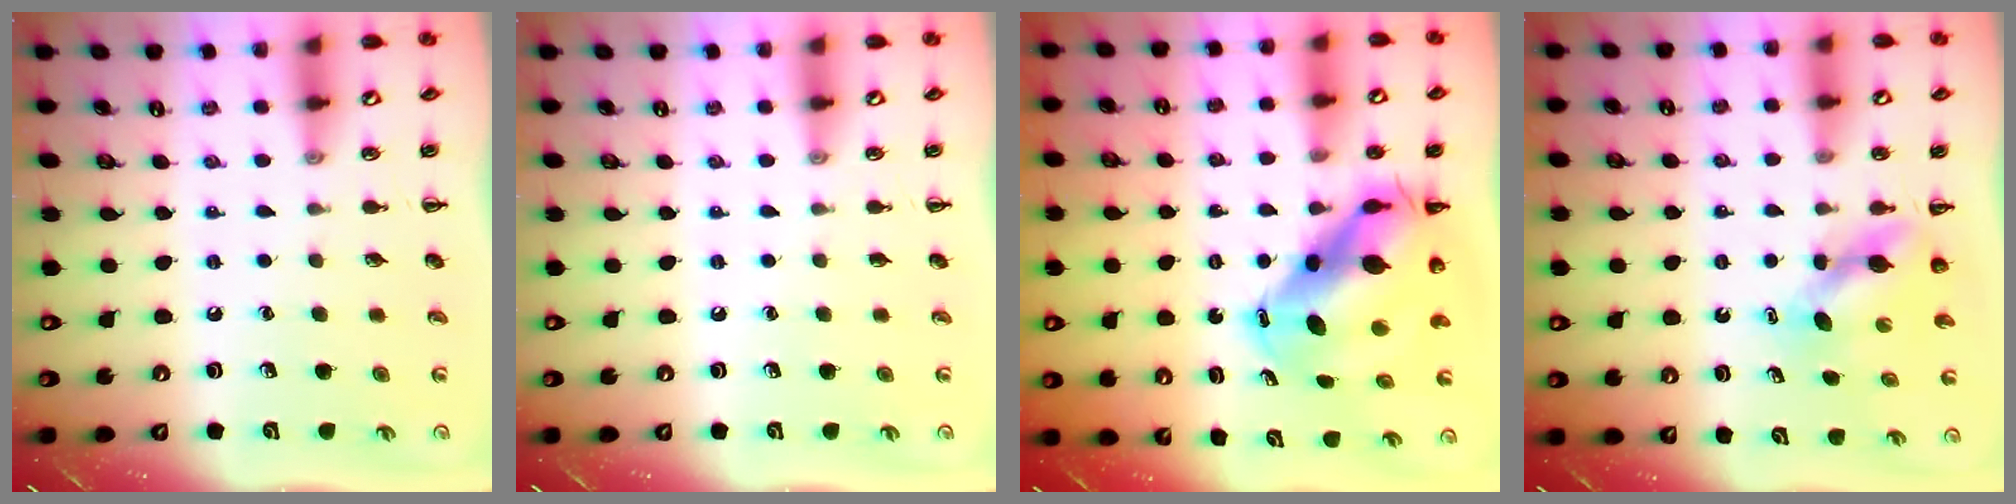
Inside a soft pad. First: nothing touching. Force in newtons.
{"total": 0.0}
{"total": 12.4, "press": 11.9, "slide": 3.4}
{"total": 5.3, "press": 5.3, "slide": 0.3}